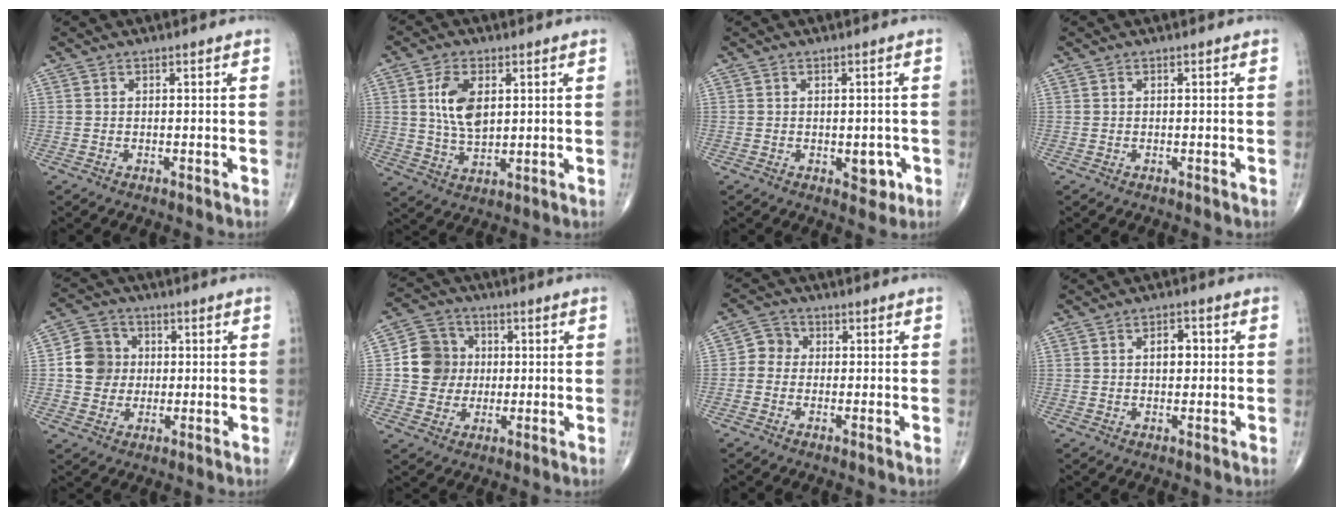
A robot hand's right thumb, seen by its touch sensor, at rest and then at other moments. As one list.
[{"total": 9.0, "force": [2.2, 5.1, 7.1], "torque": [-0.125, -0.010, 0.047]}, {"total": 3.5, "force": [-0.9, 2.2, 2.5], "torque": [-0.006, 0.002, -0.008]}, {"total": 0.0}, {"total": 8.0, "force": [0.4, 7.4, 3.0], "torque": [-0.025, 0.008, -0.001]}, {"total": 9.4, "force": [0.5, 8.8, 3.4], "torque": [-0.026, 0.011, 0.002]}, {"total": 3.8, "force": [-0.2, 3.5, 1.5], "torque": [-0.007, 0.011, -0.019]}, {"total": 4.1, "force": [0.7, 2.5, 3.2], "torque": [-0.037, 0.006, 0.008]}]